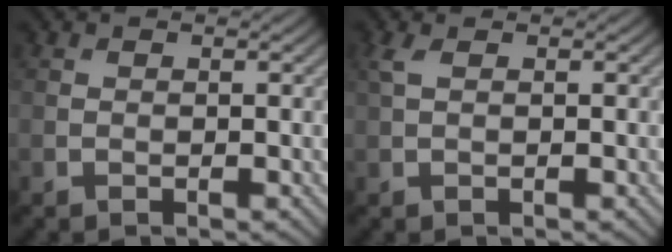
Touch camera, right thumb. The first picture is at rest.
{"total": 1.4, "force": [0.6, 0.4, 1.2], "torque": [-0.036, 0.006, 0.012]}